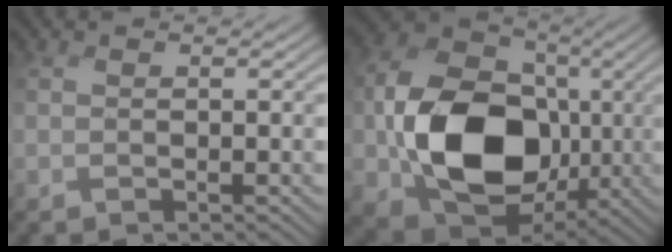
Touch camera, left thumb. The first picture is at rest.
{"total": 14.7, "force": [-2.3, 11.4, 9.0], "torque": [-0.166, -0.017, -0.049]}